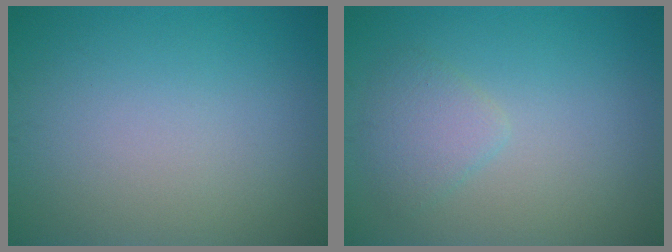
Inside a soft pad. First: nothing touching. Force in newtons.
{"total": 2.0, "press": 2.0, "slide": 0.2}